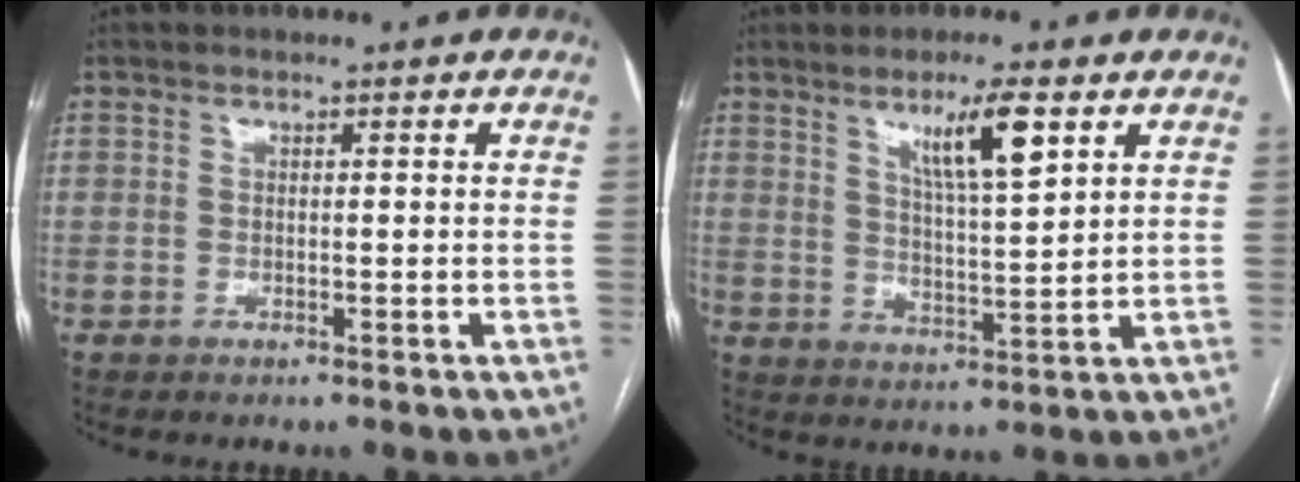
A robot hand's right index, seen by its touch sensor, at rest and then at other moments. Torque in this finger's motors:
{"motor_torque": [0.72, 0.38, 0.41, 0.12]}